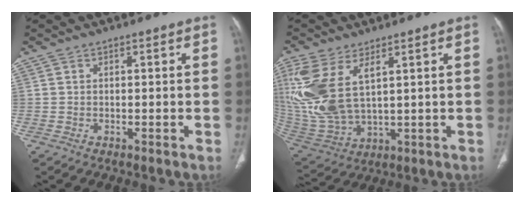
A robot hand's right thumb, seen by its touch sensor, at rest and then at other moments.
{"total": 17.4, "force": [5.4, 8.9, 14.0], "torque": [-0.327, -0.017, 0.123]}